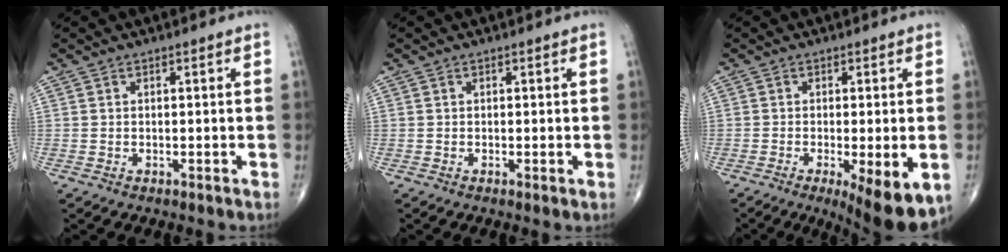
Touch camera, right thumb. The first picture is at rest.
{"total": 0.6, "force": [0.0, 0.0, 0.6], "torque": [-0.012, -0.003, -0.001]}
{"total": 11.1, "force": [-4.5, 2.9, 9.8], "torque": [-0.128, -0.015, -0.061]}